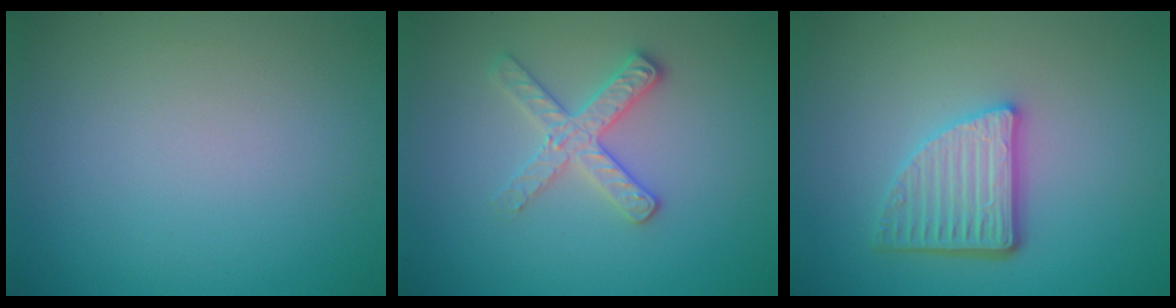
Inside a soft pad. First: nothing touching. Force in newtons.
{"total": 2.7, "press": 2.6, "slide": 0.9}
{"total": 4.4, "press": 3.6, "slide": 2.5}